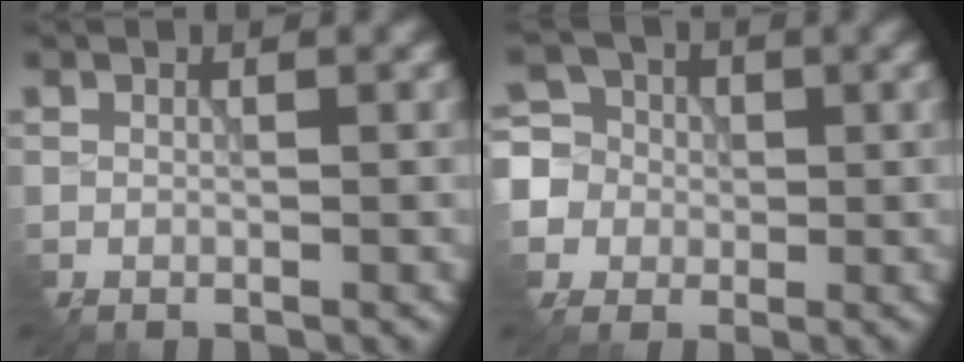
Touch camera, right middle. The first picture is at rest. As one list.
[{"total": 6.1, "force": [-0.3, 5.9, 1.6], "torque": [-0.052, 0.039, -0.030]}]